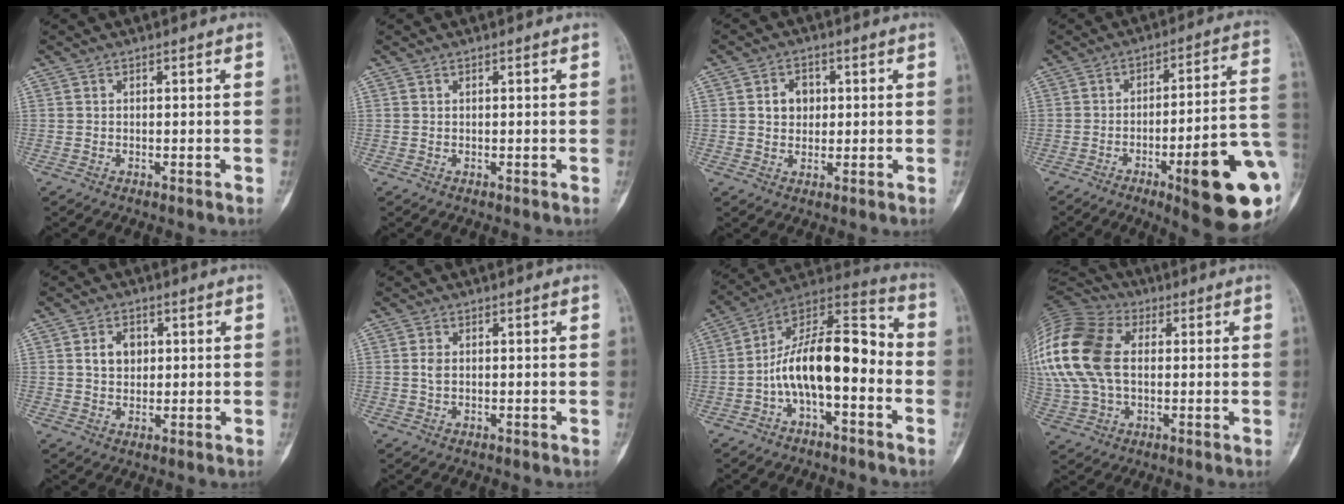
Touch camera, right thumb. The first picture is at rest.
{"total": 0.0}
{"total": 4.7, "force": [0.9, 3.8, 2.7], "torque": [-0.021, 0.003, 0.012]}
{"total": 15.5, "force": [-5.5, 2.7, 14.2], "torque": [-0.144, 0.023, -0.063]}
{"total": 4.9, "force": [1.1, 3.6, 3.1], "torque": [-0.034, -0.001, 0.019]}
{"total": 1.9, "force": [0.2, 1.2, 1.5], "torque": [-0.030, 0.000, 0.004]}
{"total": 16.6, "force": [-3.3, 7.4, 14.5], "torque": [-0.230, 0.070, -0.066]}
{"total": 24.5, "force": [3.6, 16.2, 18.1], "torque": [-0.434, 0.028, 0.068]}